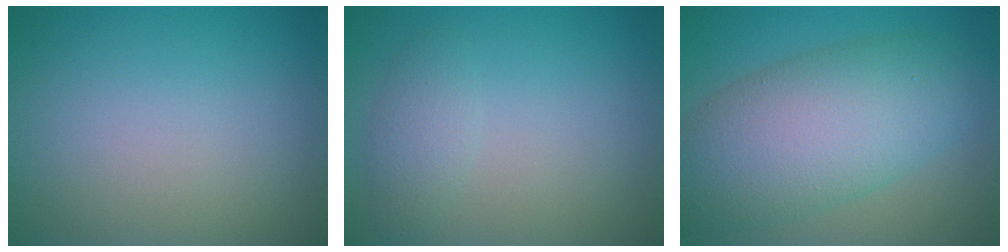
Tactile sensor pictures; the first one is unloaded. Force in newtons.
{"total": 1.7, "press": 1.7, "slide": 0.1}
{"total": 9.2, "press": 9.2, "slide": 0.4}